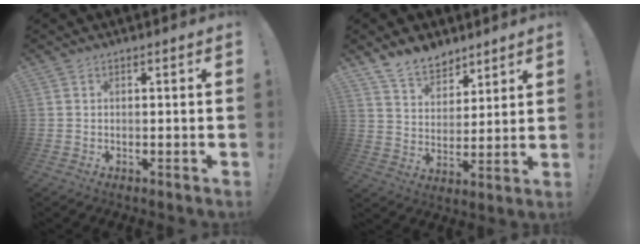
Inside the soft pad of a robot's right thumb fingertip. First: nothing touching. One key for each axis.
{"total": 10.8, "fx": 8.6, "fy": 5.8, "fz": 2.9, "tx": -0.053, "ty": -0.059, "tz": 0.169}